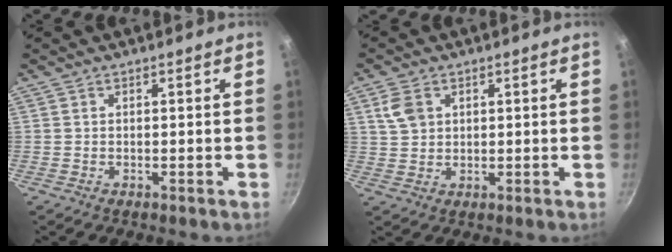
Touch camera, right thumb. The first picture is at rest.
{"total": 4.8, "force": [1.8, 3.5, 2.7], "torque": [-0.040, 0.000, 0.037]}